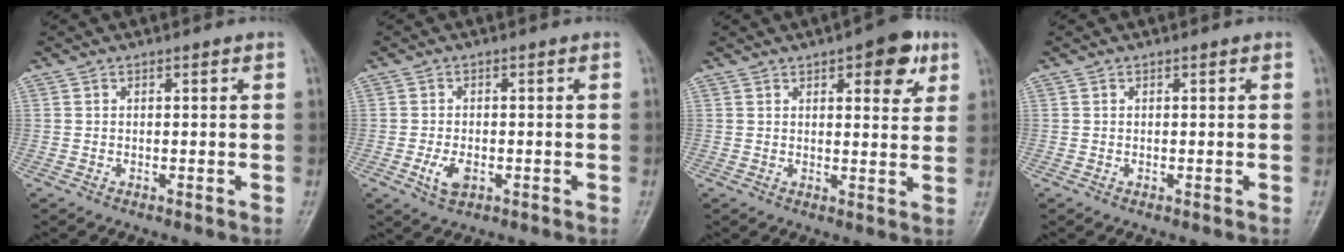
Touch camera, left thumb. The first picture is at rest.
{"total": 3.8, "force": [-1.2, 2.2, 2.8], "torque": [-0.055, -0.001, -0.018]}
{"total": 8.5, "force": [4.2, 3.4, 6.5], "torque": [-0.057, -0.014, 0.049]}
{"total": 0.0}